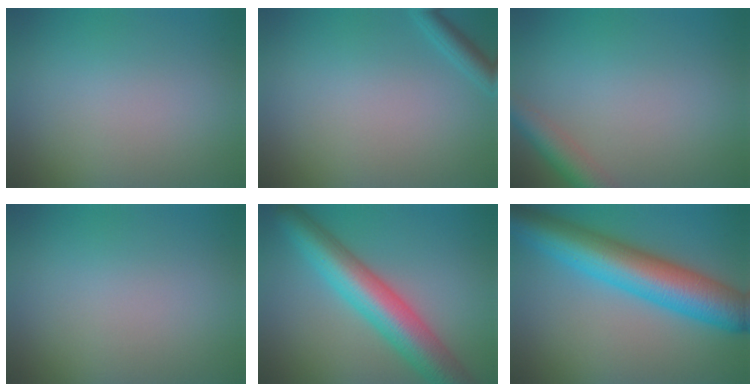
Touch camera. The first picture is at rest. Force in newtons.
{"total": 1.7, "press": 1.7, "slide": 0.1}
{"total": 3.2, "press": 3.2, "slide": 0.1}
{"total": 0.0}
{"total": 8.6, "press": 8.6, "slide": 0.1}
{"total": 10.5, "press": 10.5, "slide": 0.3}